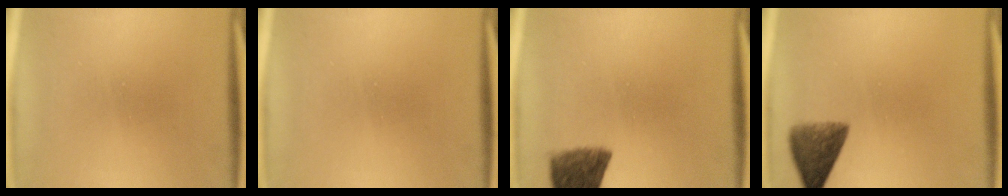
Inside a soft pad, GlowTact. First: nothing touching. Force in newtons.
{"total": 0.0}
{"total": 8.0}
{"total": 6.1}